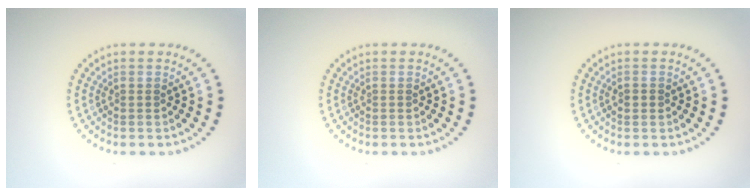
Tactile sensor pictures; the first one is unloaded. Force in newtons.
{"total": 0.0}
{"total": 1.0, "press": 1.0, "slide": 0.1}